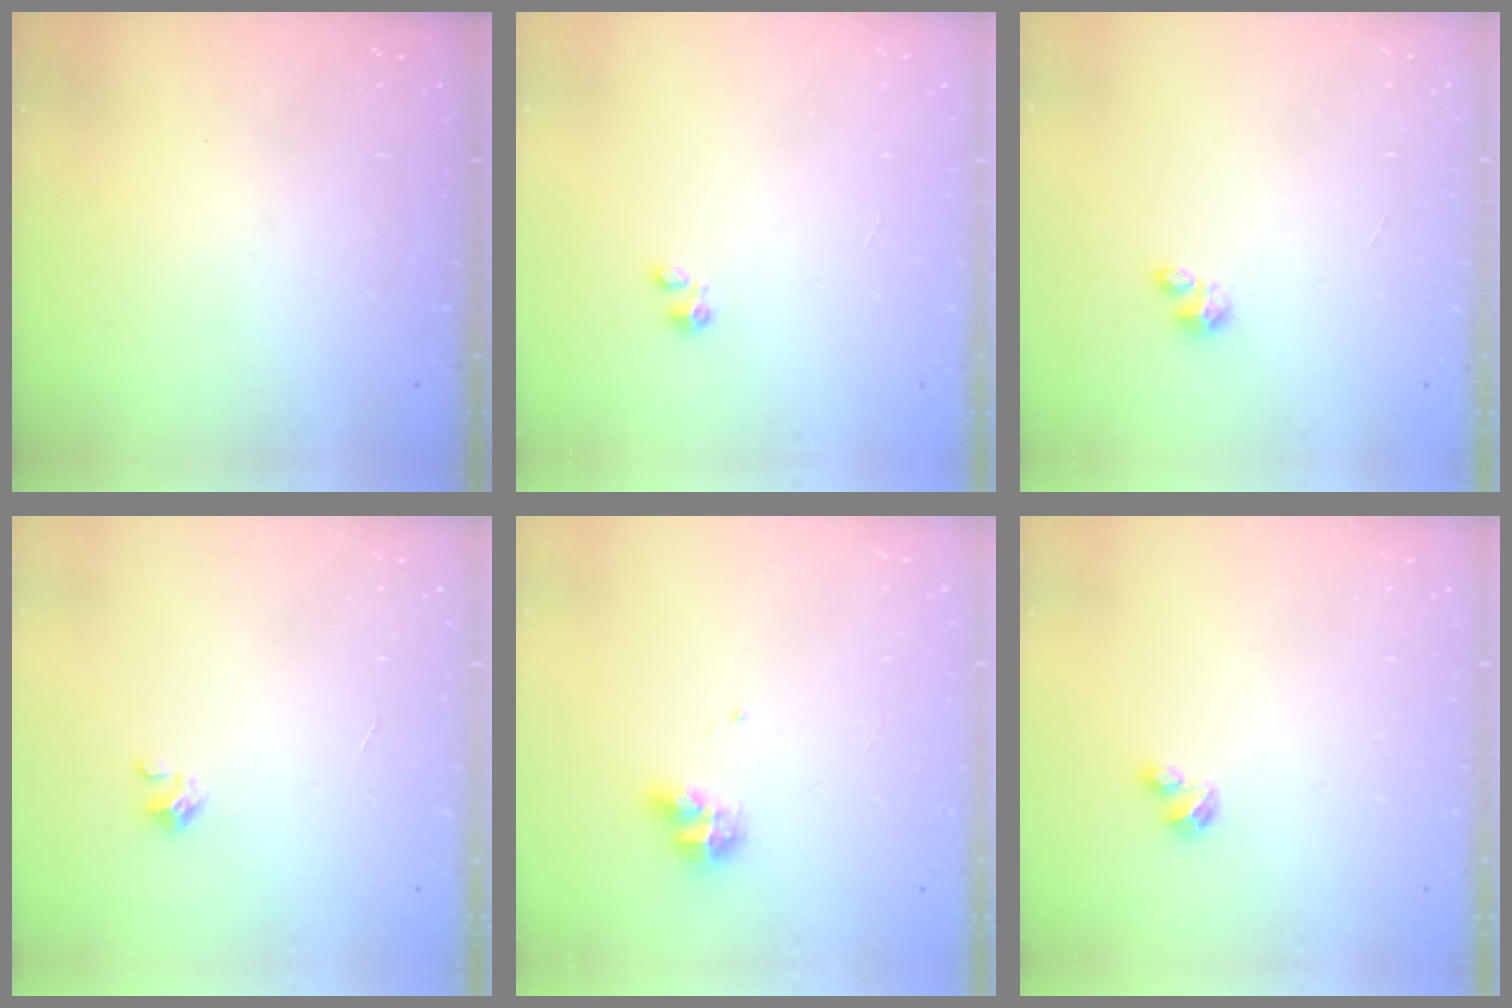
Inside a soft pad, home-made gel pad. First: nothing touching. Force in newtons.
{"total": 0.0}
{"total": 2.5, "press": 2.5, "slide": 0.3}
{"total": 1.5, "press": 1.5, "slide": 0.1}
{"total": 7.8, "press": 7.7, "slide": 1.1}
{"total": 3.1, "press": 3.0, "slide": 0.5}